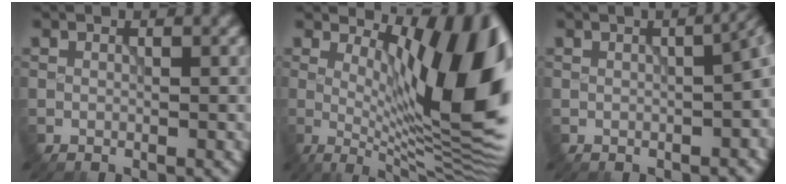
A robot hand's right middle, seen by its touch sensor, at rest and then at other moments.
{"total": 12.8, "force": [3.1, 4.2, 11.7], "torque": [-0.156, -0.006, 0.050]}
{"total": 7.1, "force": [-0.6, 3.1, 6.4], "torque": [-0.025, -0.008, -0.012]}